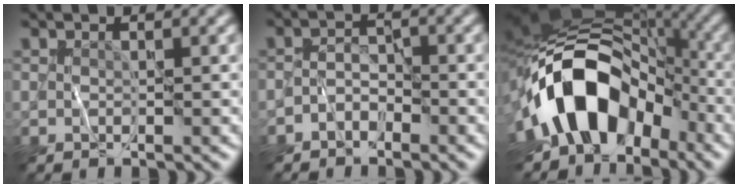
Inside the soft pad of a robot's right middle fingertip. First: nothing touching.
{"total": 1.7, "force": [-1.3, 1.0, 0.5], "torque": [-0.006, 0.010, -0.030]}
{"total": 14.2, "force": [-4.8, 9.5, 9.3], "torque": [-0.146, 0.009, -0.094]}